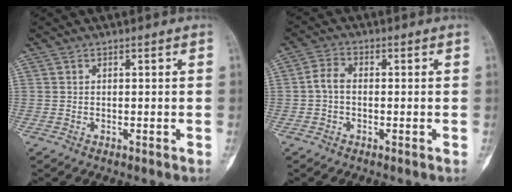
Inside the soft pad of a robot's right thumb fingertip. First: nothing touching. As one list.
[{"total": 3.7, "force": [-0.5, 2.5, 2.7], "torque": [-0.049, 0.013, -0.016]}]